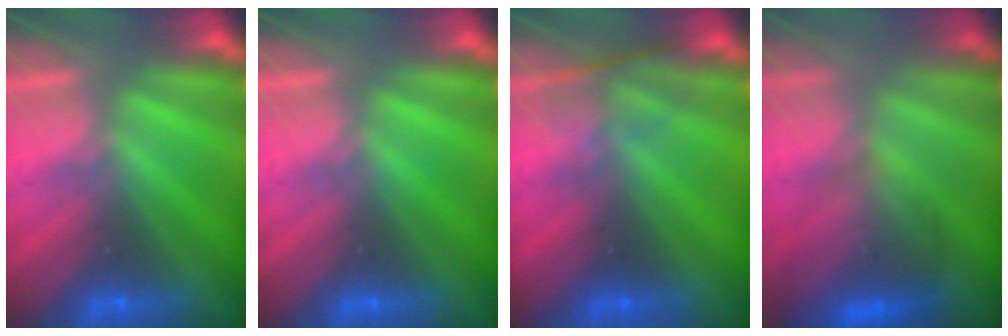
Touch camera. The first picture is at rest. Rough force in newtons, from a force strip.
{"total": 0.0}
{"total": 2.3}
{"total": 4.4}